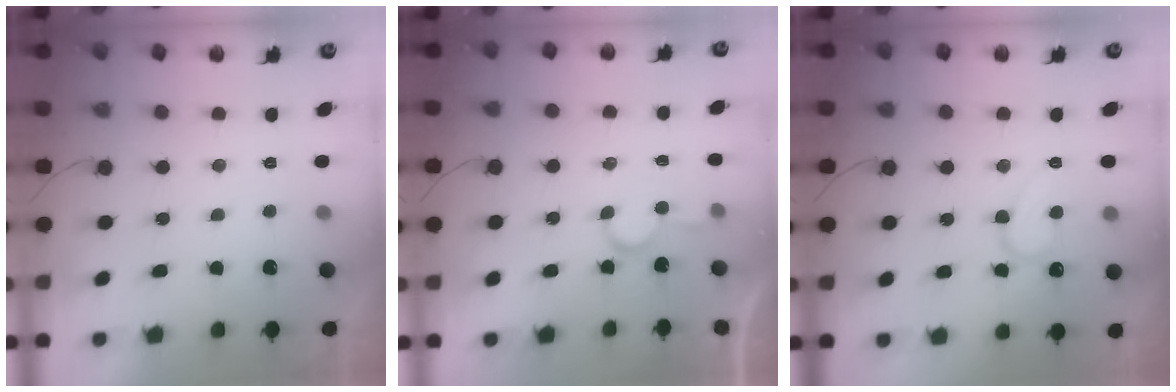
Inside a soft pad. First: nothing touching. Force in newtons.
{"total": 5.3, "press": 5.2, "slide": 0.3}
{"total": 10.0, "press": 9.9, "slide": 1.1}